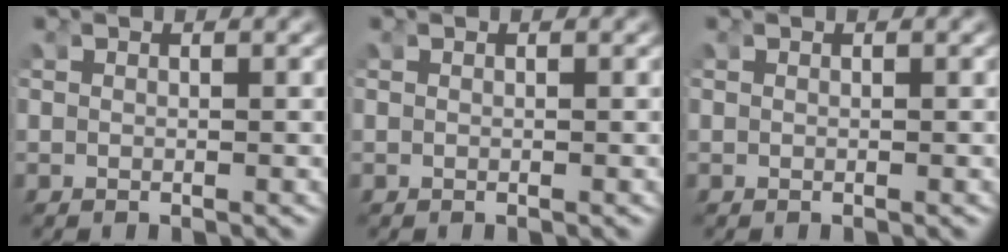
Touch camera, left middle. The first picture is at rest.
{"total": 0.0}
{"total": 0.0}